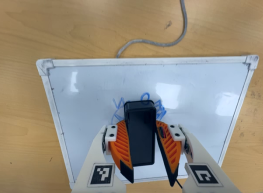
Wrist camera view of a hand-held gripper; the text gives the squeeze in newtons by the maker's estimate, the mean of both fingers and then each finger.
{"total": 13.2, "left": 14.8, "right": 11.6}